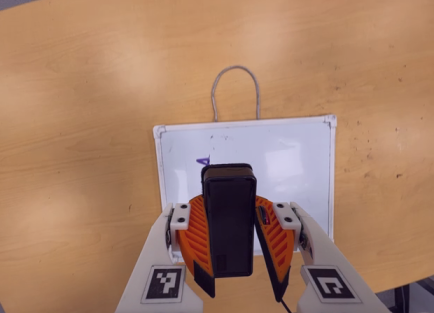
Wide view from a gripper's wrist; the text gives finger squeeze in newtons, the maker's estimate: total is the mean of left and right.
{"total": 10.0, "left": 9.9, "right": 10.0}